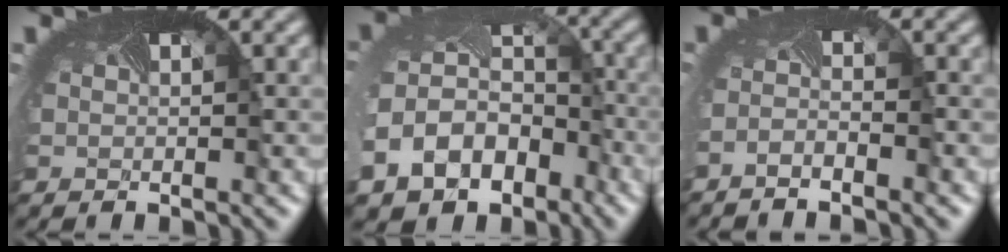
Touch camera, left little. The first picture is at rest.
{"total": 11.9, "force": [-5.8, 8.9, 5.3], "torque": [-0.151, -0.049, -0.078]}
{"total": 1.5, "force": [-1.5, -0.3, 0.2], "torque": [-0.026, -0.017, -0.031]}